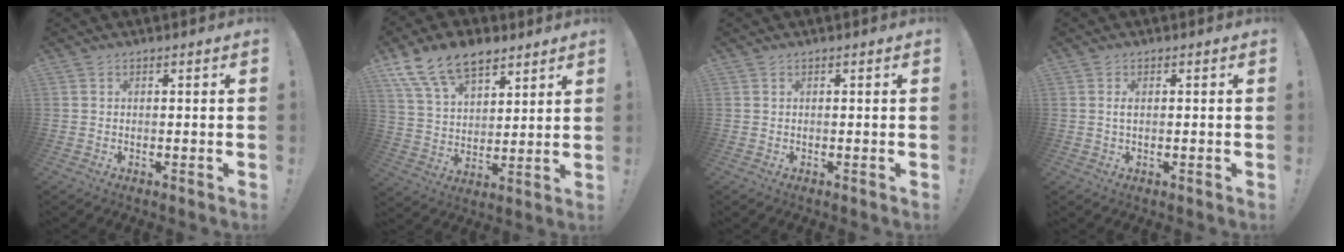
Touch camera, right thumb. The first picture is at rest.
{"total": 14.9, "force": [9.9, 8.2, 7.5], "torque": [-0.135, -0.053, 0.187]}
{"total": 0.0}
{"total": 1.5, "force": [-0.2, 0.4, 1.5], "torque": [-0.027, 0.002, -0.005]}